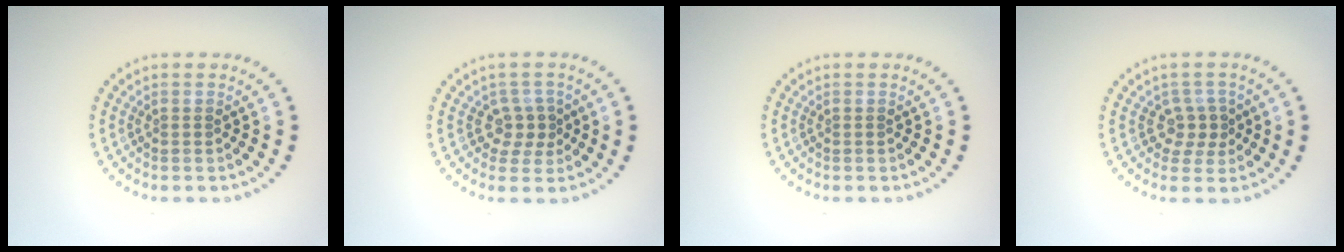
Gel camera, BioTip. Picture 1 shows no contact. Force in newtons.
{"total": 1.9, "press": 1.6, "slide": 1.1}
{"total": 0.0}
{"total": 1.9, "press": 1.6, "slide": 1.1}